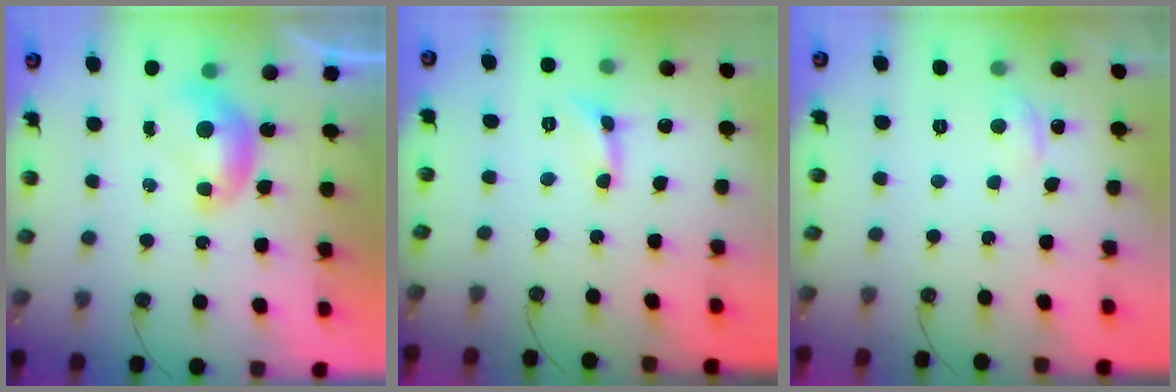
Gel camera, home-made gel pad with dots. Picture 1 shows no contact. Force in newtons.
{"total": 0.9, "press": 0.8, "slide": 0.3}
{"total": 0.0}